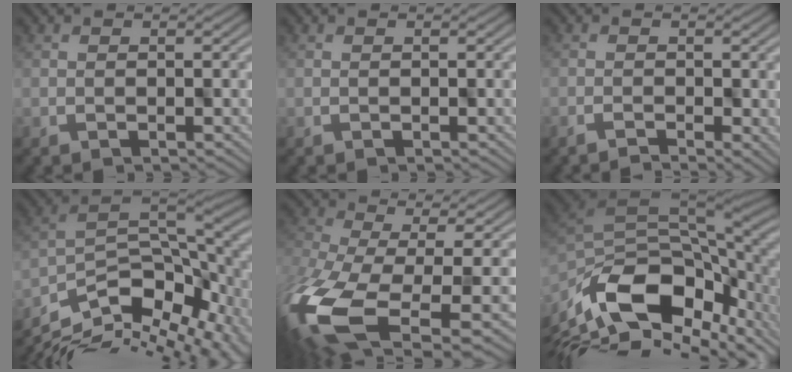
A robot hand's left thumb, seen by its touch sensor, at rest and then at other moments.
{"total": 0.0}
{"total": 0.7, "force": [-0.7, -0.2, -0.2], "torque": [0.003, -0.001, -0.017]}
{"total": 12.0, "force": [-6.5, 5.3, 8.5], "torque": [-0.188, -0.023, -0.101]}
{"total": 13.1, "force": [-3.7, 5.8, 11.1], "torque": [-0.301, -0.054, -0.035]}
{"total": 13.5, "force": [-3.7, 7.5, 10.6], "torque": [-0.233, -0.042, -0.049]}